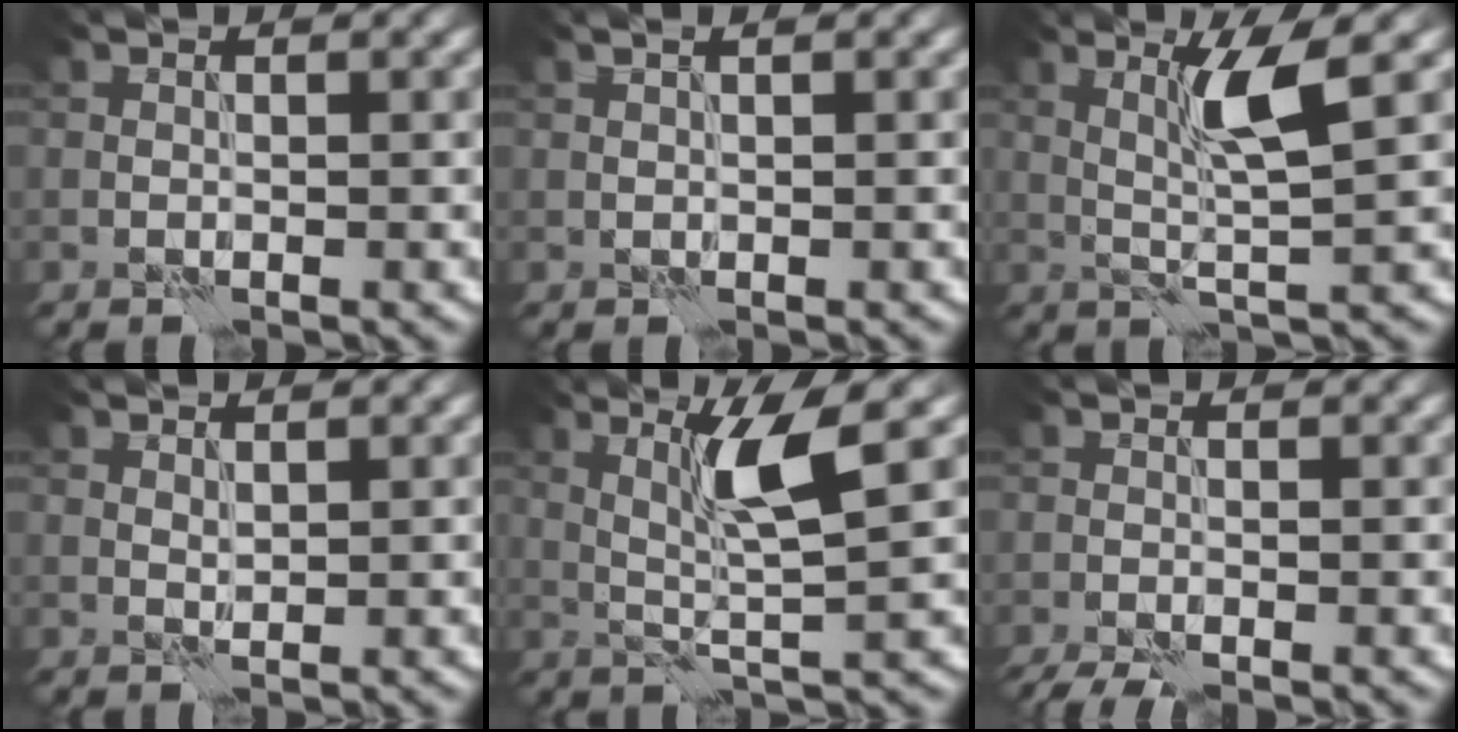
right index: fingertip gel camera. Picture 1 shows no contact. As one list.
[{"total": 1.1, "force": [0.7, 0.3, 0.9], "torque": [-0.014, -0.001, 0.007]}, {"total": 4.0, "force": [1.4, -0.2, 3.7], "torque": [-0.079, -0.003, 0.030]}, {"total": 0.7, "force": [0.5, 0.2, 0.4], "torque": [-0.008, -0.001, 0.010]}, {"total": 4.4, "force": [1.5, -0.2, 4.2], "torque": [-0.090, -0.005, 0.035]}, {"total": 2.9, "force": [-2.4, 0.4, 1.5], "torque": [-0.029, -0.008, -0.046]}]